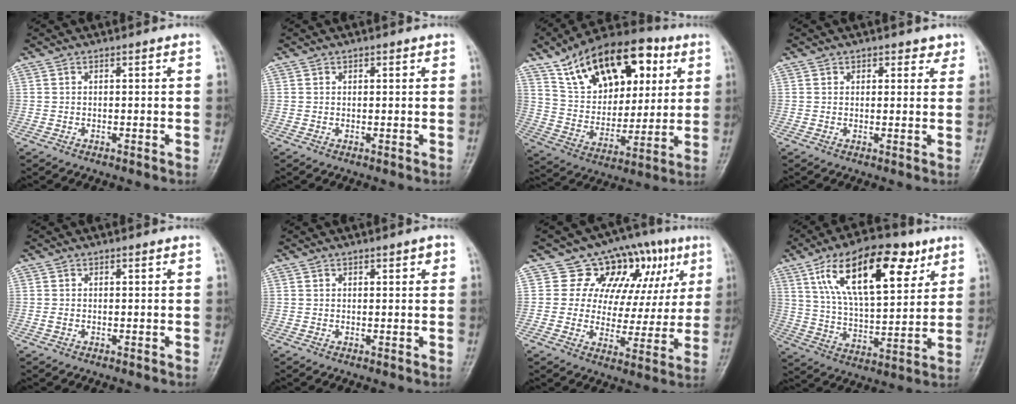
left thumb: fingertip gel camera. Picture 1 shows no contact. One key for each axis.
{"total": 0.7, "fx": 0.4, "fy": 0.5, "fz": 0.2, "tx": 0.003, "ty": -0.002, "tz": 0.004}
{"total": 23.8, "fx": 10.8, "fy": 13.9, "fz": 16.1, "tx": -0.214, "ty": -0.014, "tz": 0.183}
{"total": 2.7, "fx": 1.8, "fy": 1.9, "fz": 0.7, "tx": 0.022, "ty": -0.007, "tz": 0.019}
{"total": 0.7, "fx": -0.1, "fy": 0.5, "fz": 0.4, "tx": -0.012, "ty": -0.001, "tz": -0.003}
{"total": 1.6, "fx": 0.8, "fy": 0.9, "fz": 1.0, "tx": -0.001, "ty": -0.001, "tz": 0.010}
{"total": 15.0, "fx": 6.4, "fy": 10.7, "fz": 8.3, "tx": -0.045, "ty": -0.003, "tz": 0.092}
{"total": 20.8, "fx": 9.9, "fy": 9.5, "fz": 15.7, "tx": -0.229, "ty": -0.025, "tz": 0.172}